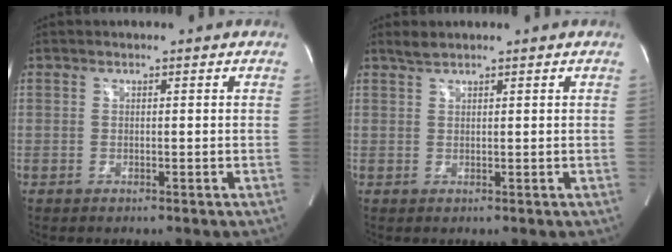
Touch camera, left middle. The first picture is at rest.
{"total": 1.3, "force": [1.2, 0.0, 0.4], "torque": [-0.012, 0.008, 0.028]}